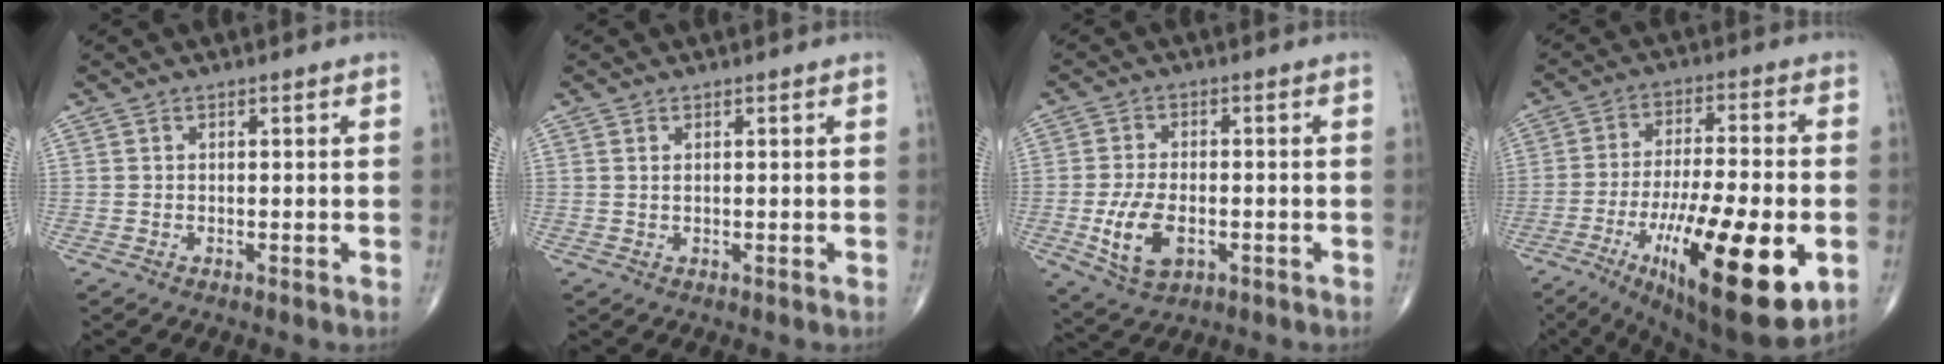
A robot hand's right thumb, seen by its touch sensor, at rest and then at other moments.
{"total": 0.7, "force": [0.3, 0.3, 0.5], "torque": [-0.010, 0.002, 0.007]}
{"total": 8.7, "force": [-2.2, 4.9, 6.8], "torque": [-0.128, 0.003, -0.031]}
{"total": 25.0, "force": [-8.1, 7.2, 22.5], "torque": [-0.347, -0.009, -0.115]}